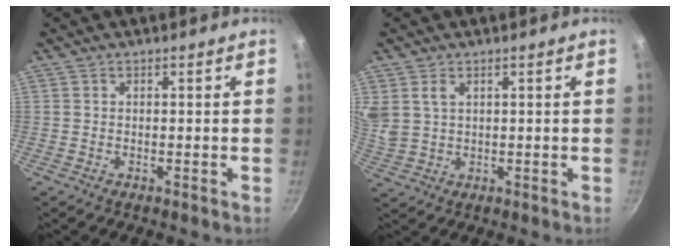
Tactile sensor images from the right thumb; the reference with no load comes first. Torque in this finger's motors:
{"motor_torque": [0.44, 1.36, 0.73, 0.49, 0.07]}